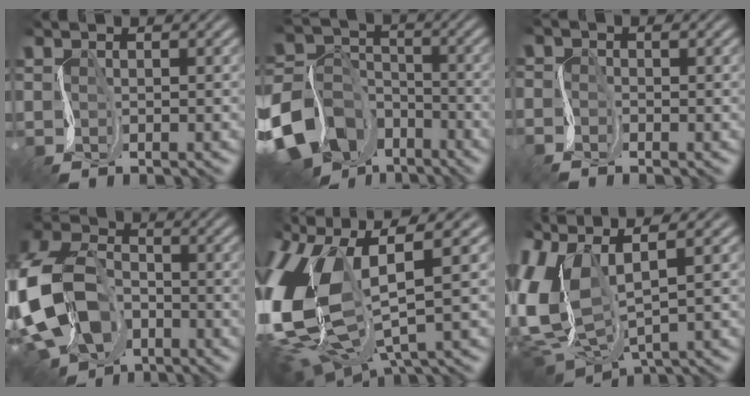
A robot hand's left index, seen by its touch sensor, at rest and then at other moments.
{"total": 13.0, "force": [-8.7, 8.9, 3.9], "torque": [-0.091, -0.029, -0.166]}
{"total": 1.8, "force": [-1.8, 0.1, 0.2], "torque": [-0.009, -0.003, -0.038]}
{"total": 12.2, "force": [-5.2, 8.4, 7.1], "torque": [-0.184, -0.028, -0.106]}
{"total": 14.0, "force": [0.3, 7.6, 11.7], "torque": [-0.287, -0.026, 0.032]}
{"total": 9.2, "force": [1.1, 5.1, 7.5], "torque": [-0.207, 0.000, 0.025]}